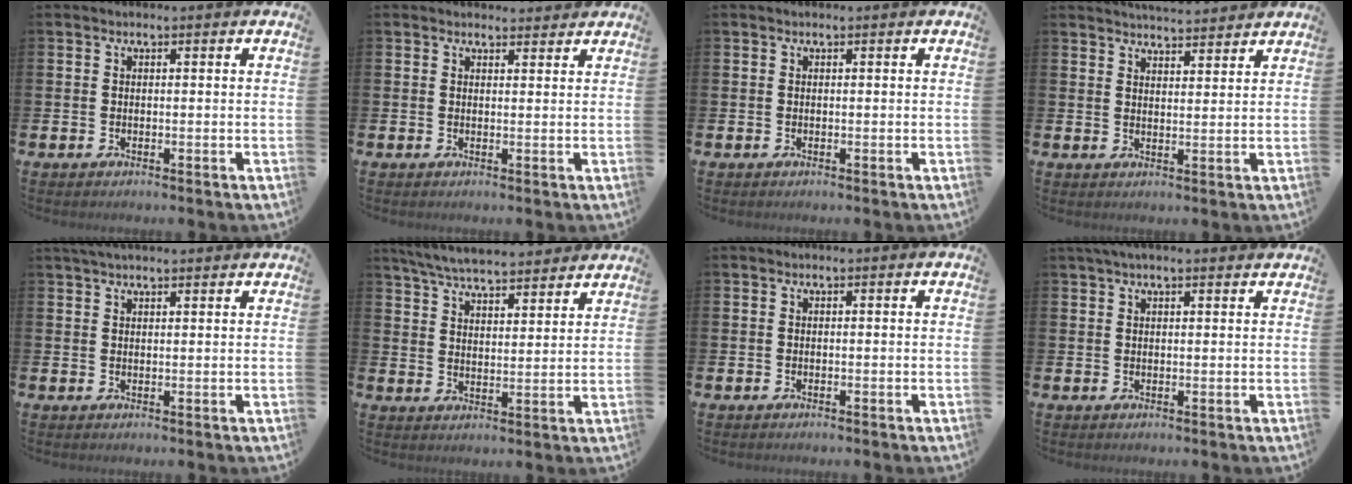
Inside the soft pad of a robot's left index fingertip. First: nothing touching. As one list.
[{"total": 1.8, "force": [1.7, 0.4, -0.1], "torque": [0.010, -0.008, 0.029]}, {"total": 0.0}, {"total": 4.5, "force": [4.5, 0.2, 0.1], "torque": [-0.009, -0.023, 0.082]}, {"total": 2.7, "force": [2.5, 0.6, 1.1], "torque": [-0.022, -0.002, 0.044]}, {"total": 6.7, "force": [6.5, 0.7, 1.4], "torque": [-0.053, -0.033, 0.117]}, {"total": 0.0}, {"total": 2.6, "force": [2.1, 0.5, 1.4], "torque": [-0.028, 0.000, 0.037]}]